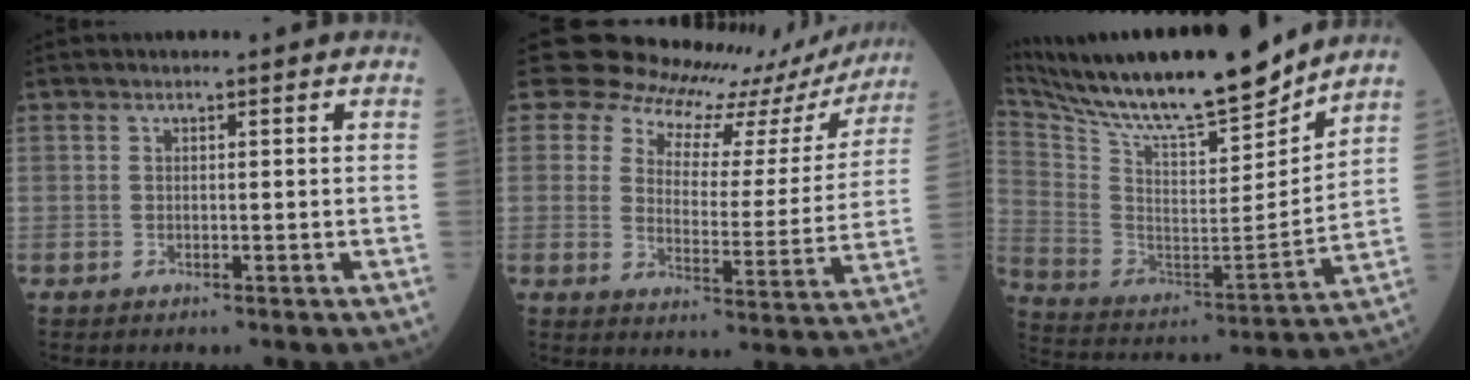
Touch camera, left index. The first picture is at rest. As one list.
[{"total": 16.5, "force": [15.0, 5.9, 3.4], "torque": [-0.031, -0.052, 0.166]}, {"total": 23.3, "force": [20.3, 3.1, 10.9], "torque": [-0.215, -0.020, 0.339]}]